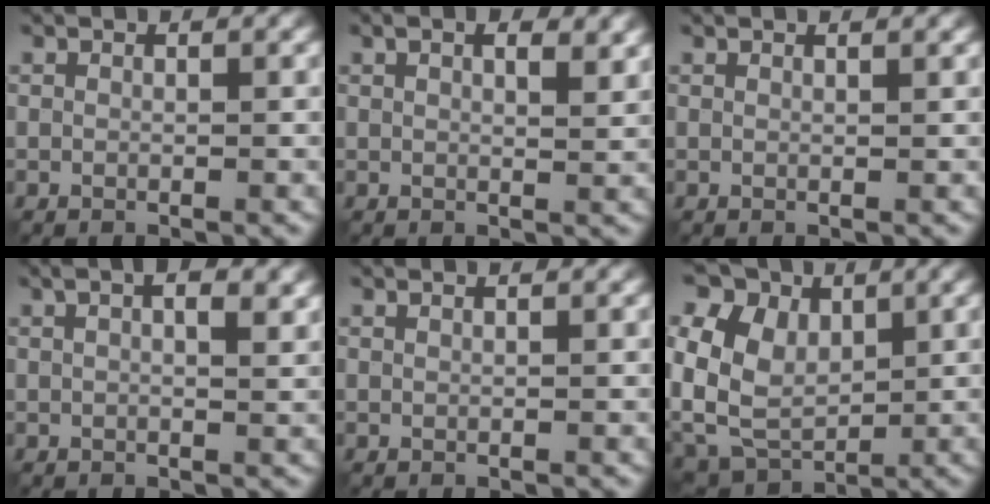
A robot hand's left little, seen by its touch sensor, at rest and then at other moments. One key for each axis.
{"total": 4.6, "fx": 2.5, "fy": 2.0, "fz": 3.4, "tx": -0.048, "ty": 0.008, "tz": 0.032}
{"total": 1.5, "fx": 1.1, "fy": 0.5, "fz": 0.8, "tx": -0.005, "ty": 0.005, "tz": 0.007}
{"total": 7.2, "fx": 3.3, "fy": 3.5, "fz": 5.4, "tx": -0.071, "ty": 0.033, "tz": 0.030}
{"total": 0.9, "fx": 0.6, "fy": 0.3, "fz": 0.5, "tx": -0.004, "ty": 0.001, "tz": 0.002}
{"total": 12.7, "fx": 3.3, "fy": 9.5, "fz": 7.6, "tx": -0.188, "ty": 0.036, "tz": 0.044}